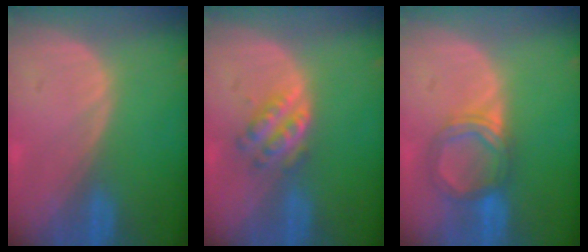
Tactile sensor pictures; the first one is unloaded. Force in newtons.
{"total": 4.5, "press": 4.4, "slide": 0.8}
{"total": 5.5, "press": 5.2, "slide": 1.7}